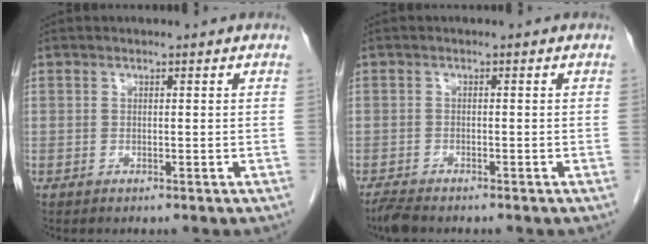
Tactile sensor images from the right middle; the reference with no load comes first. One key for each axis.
{"total": 2.2, "fx": -2.0, "fy": 0.3, "fz": 0.9, "tx": -0.026, "ty": -0.010, "tz": -0.037}